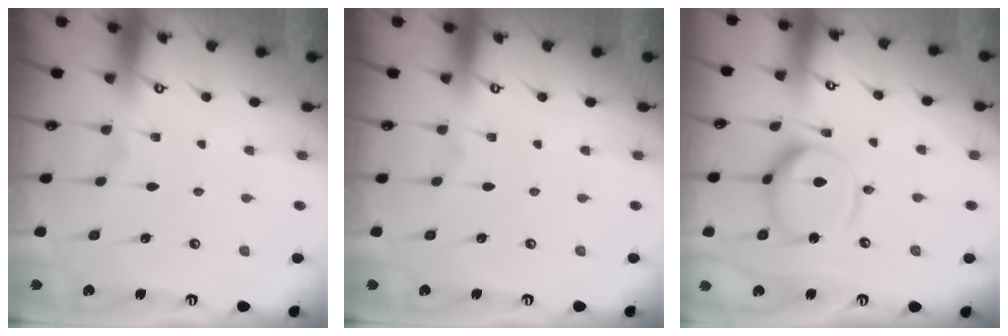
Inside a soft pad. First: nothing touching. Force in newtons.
{"total": 0.0}
{"total": 11.8, "press": 11.7, "slide": 1.2}